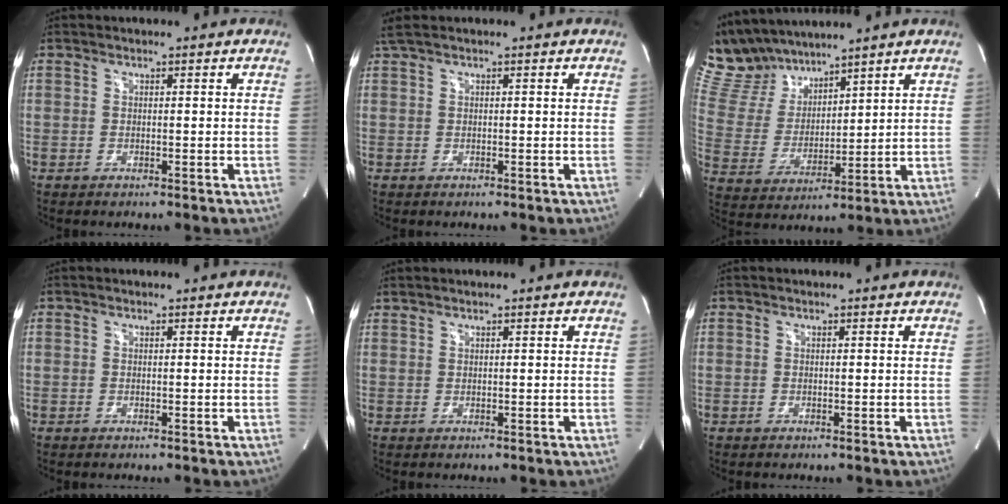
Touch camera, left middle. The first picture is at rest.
{"total": 1.9, "force": [1.4, 0.0, 1.3], "torque": [-0.035, 0.029, 0.030]}
{"total": 11.2, "force": [10.4, 3.4, 2.6], "torque": [-0.076, 0.020, 0.219]}
{"total": 0.0}
{"total": 0.8, "force": [0.8, 0.0, 0.1], "torque": [-0.010, 0.009, 0.024]}
{"total": 0.0}